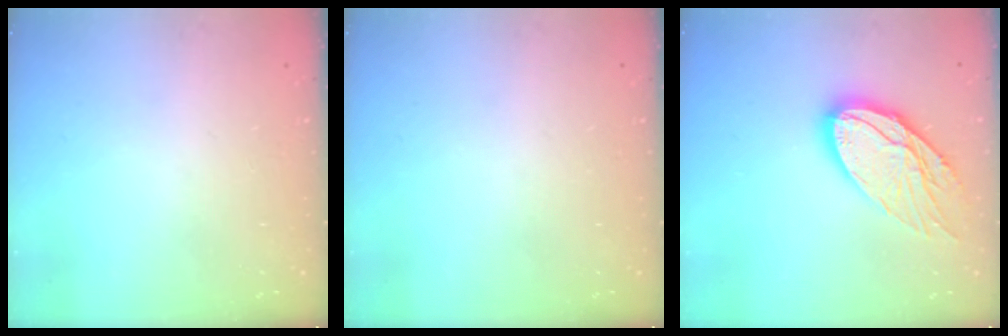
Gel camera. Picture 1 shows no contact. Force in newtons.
{"total": 0.0}
{"total": 16.2, "press": 16.1, "slide": 1.3}